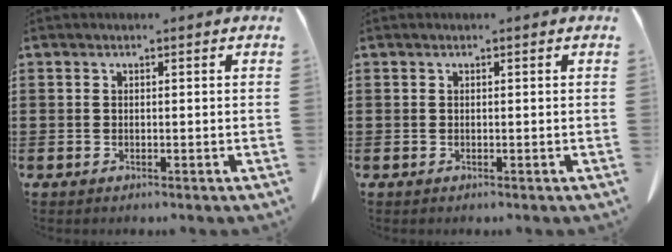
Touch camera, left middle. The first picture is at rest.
{"total": 0.0}